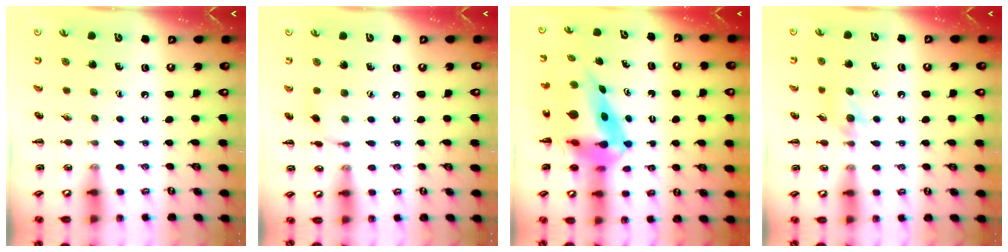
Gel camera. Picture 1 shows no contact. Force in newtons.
{"total": 6.3, "press": 6.2, "slide": 1.1}
{"total": 11.2, "press": 10.7, "slide": 3.1}
{"total": 4.6, "press": 4.3, "slide": 1.6}